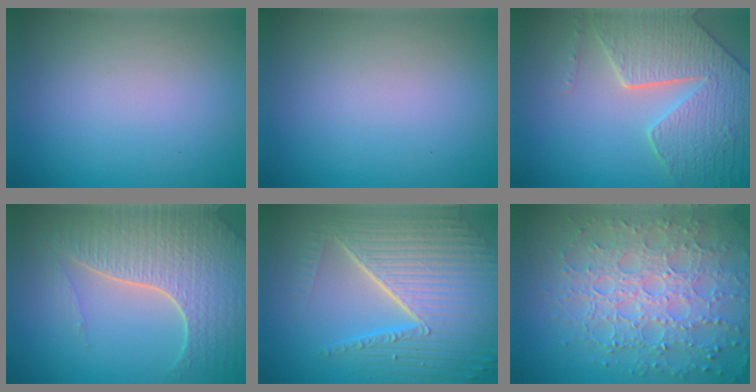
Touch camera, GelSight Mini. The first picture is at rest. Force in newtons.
{"total": 0.0}
{"total": 8.3, "press": 6.1, "slide": 5.7}
{"total": 7.1, "press": 5.1, "slide": 5.0}
{"total": 10.2, "press": 6.5, "slide": 7.9}
{"total": 8.0, "press": 5.7, "slide": 5.6}